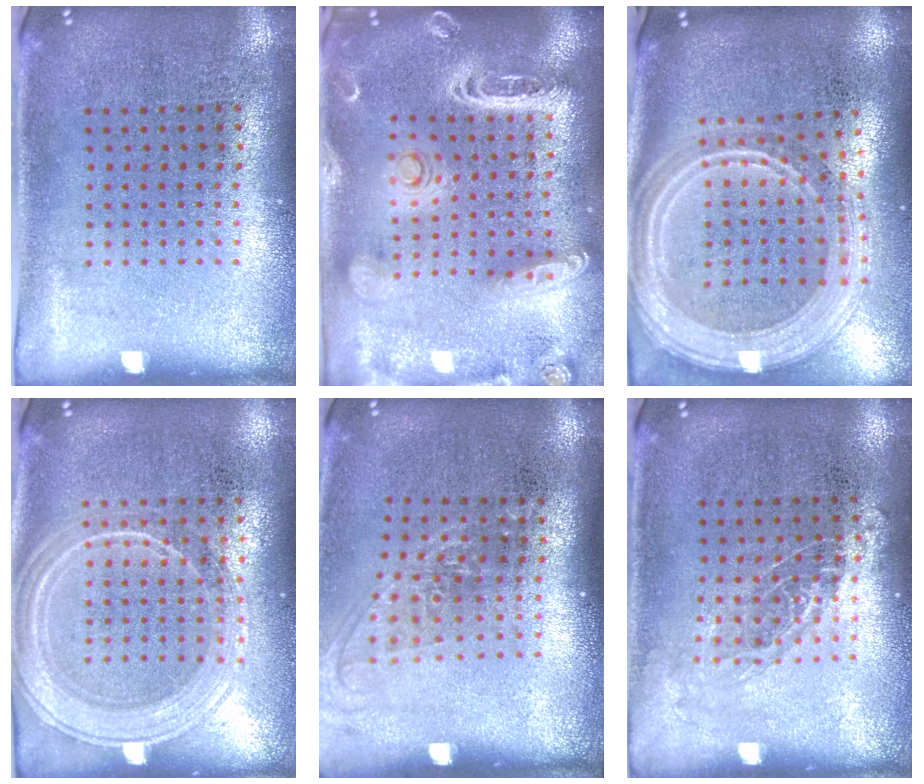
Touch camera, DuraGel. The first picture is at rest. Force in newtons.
{"total": 2.9, "press": 2.5, "slide": 1.6}
{"total": 3.0, "press": 2.4, "slide": 1.7}
{"total": 1.9, "press": 1.8, "slide": 0.3}
{"total": 1.3, "press": 1.0, "slide": 0.8}
{"total": 1.0, "press": 0.9, "slide": 0.5}